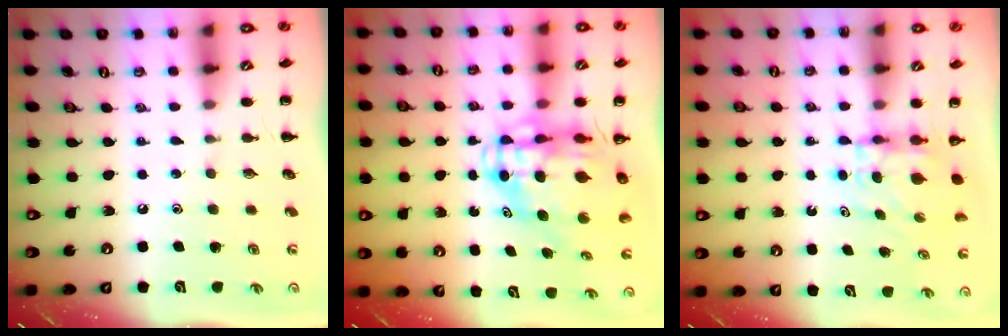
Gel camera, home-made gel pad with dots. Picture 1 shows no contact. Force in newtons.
{"total": 11.3, "press": 10.9, "slide": 2.8}
{"total": 7.0, "press": 6.9, "slide": 1.2}